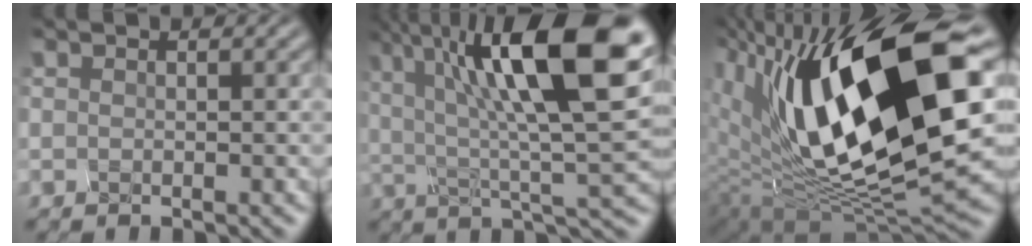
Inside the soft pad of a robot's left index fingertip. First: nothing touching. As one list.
[{"total": 14.4, "force": [5.3, 3.7, 12.8], "torque": [-0.215, 0.012, 0.098]}, {"total": 16.1, "force": [5.0, 6.8, 13.7], "torque": [-0.246, -0.004, 0.096]}]